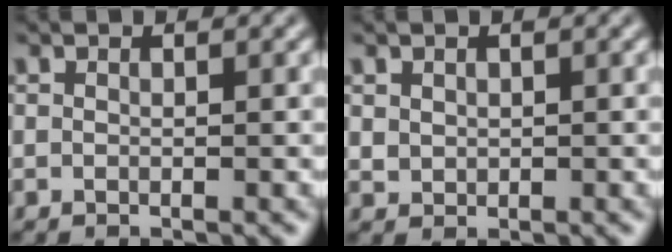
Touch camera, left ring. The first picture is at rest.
{"total": 0.9, "force": [0.4, 0.8, 0.2], "torque": [-0.005, -0.004, 0.014]}